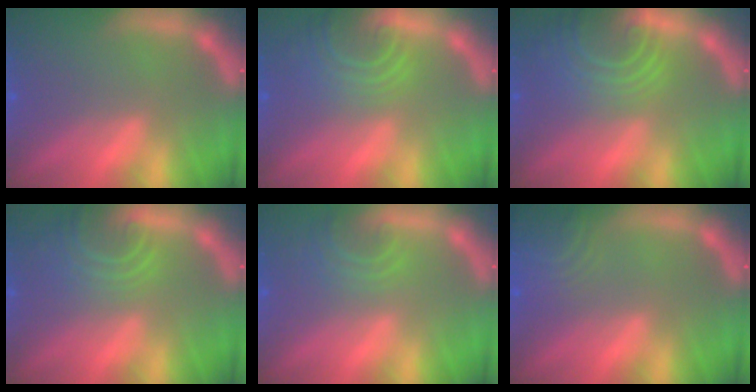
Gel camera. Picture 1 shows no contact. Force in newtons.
{"total": 6.1}
{"total": 8.1}
{"total": 5.1}
{"total": 2.9}
{"total": 4.5}